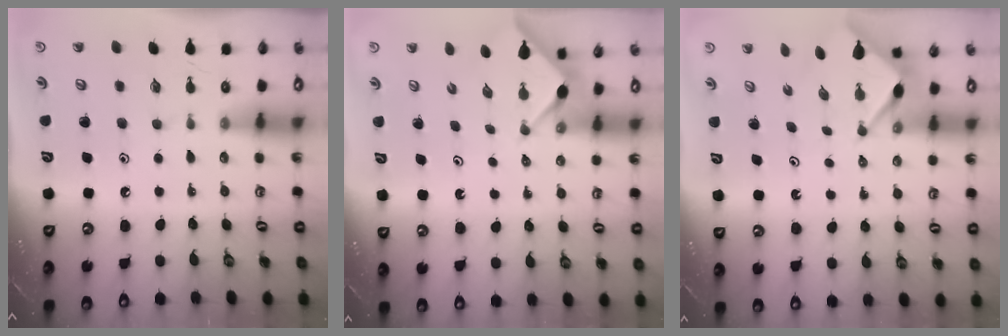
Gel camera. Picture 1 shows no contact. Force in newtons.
{"total": 2.8, "press": 2.8, "slide": 0.4}
{"total": 2.9, "press": 2.8, "slide": 0.3}